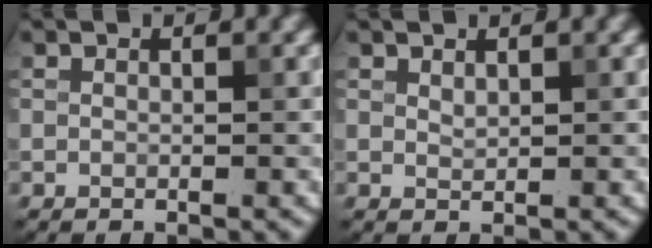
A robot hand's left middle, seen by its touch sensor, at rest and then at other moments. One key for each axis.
{"total": 0.7, "fx": 0.6, "fy": 0.2, "fz": 0.3, "tx": -0.010, "ty": 0.000, "tz": 0.015}